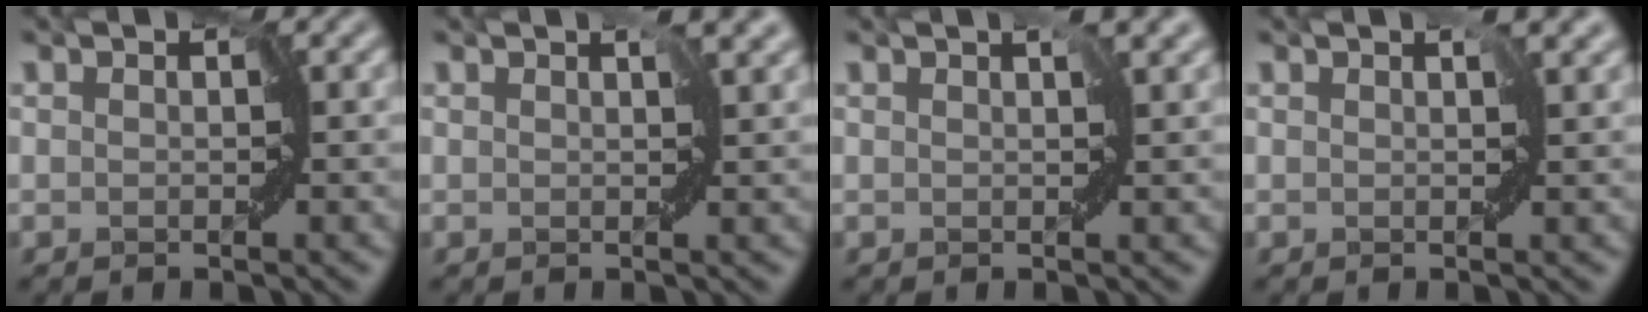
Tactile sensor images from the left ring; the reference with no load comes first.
{"total": 2.5, "force": [1.2, 1.0, 1.9], "torque": [-0.024, 0.005, 0.018]}
{"total": 1.8, "force": [0.9, 0.5, 1.5], "torque": [-0.023, 0.006, 0.018]}
{"total": 1.9, "force": [1.0, 0.7, 1.5], "torque": [-0.020, 0.004, 0.016]}